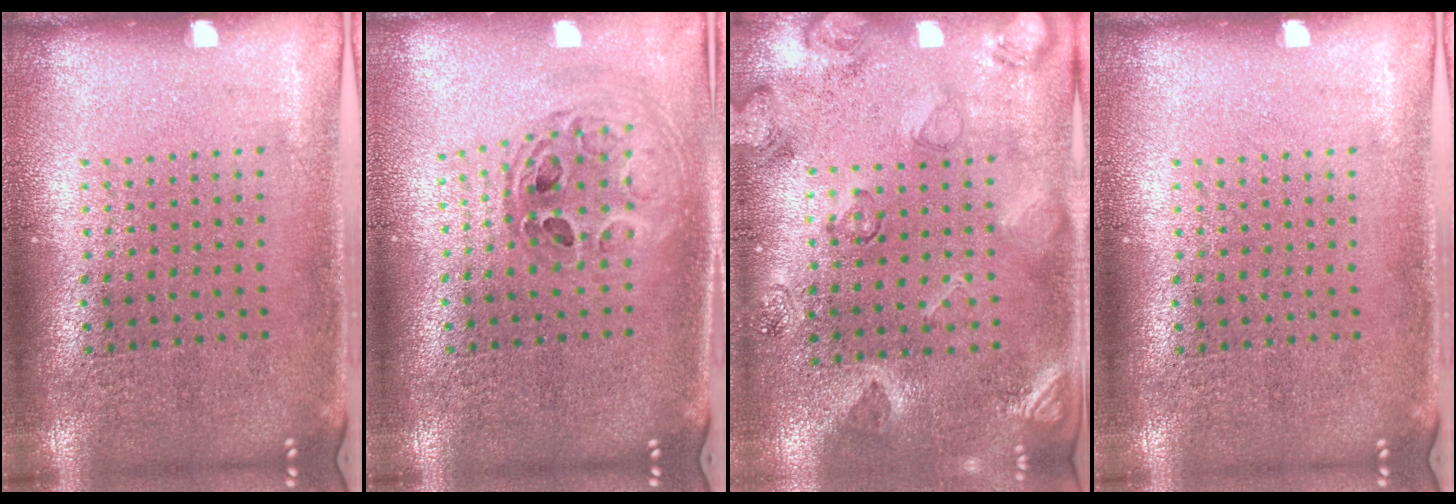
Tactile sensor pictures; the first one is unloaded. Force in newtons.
{"total": 0.8, "press": 0.8, "slide": 0.1}
{"total": 2.5, "press": 1.9, "slide": 1.6}
{"total": 0.0}